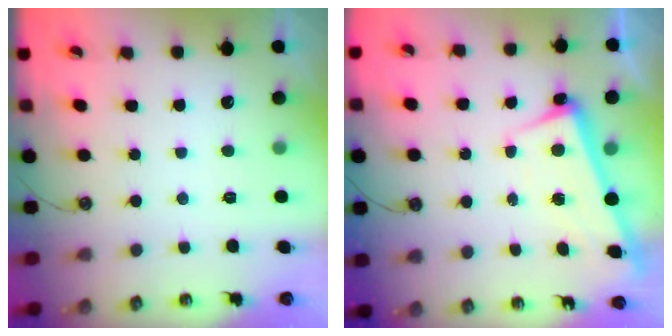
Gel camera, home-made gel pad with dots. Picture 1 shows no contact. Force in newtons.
{"total": 2.2, "press": 2.1, "slide": 0.9}